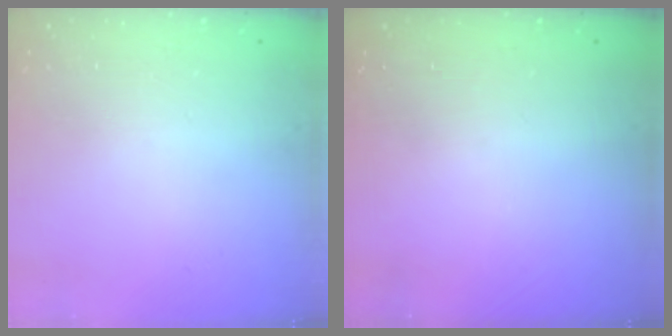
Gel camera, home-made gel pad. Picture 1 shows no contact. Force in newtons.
{"total": 0.0}